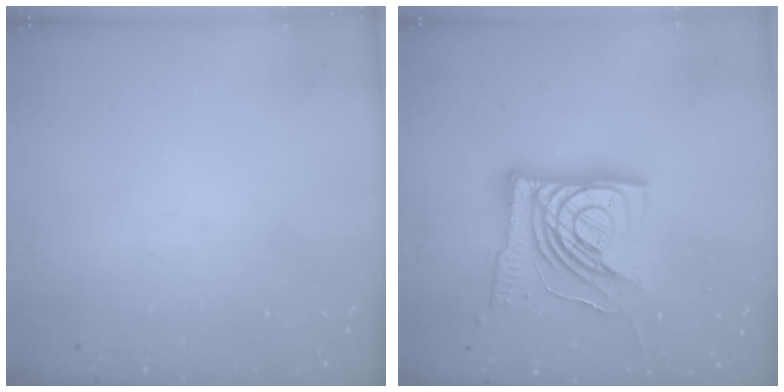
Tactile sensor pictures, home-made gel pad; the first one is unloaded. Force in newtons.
{"total": 18.0, "press": 17.9, "slide": 1.8}